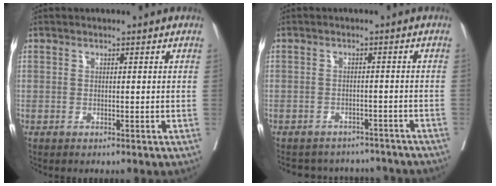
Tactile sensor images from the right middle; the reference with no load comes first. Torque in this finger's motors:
{"motor_torque": [0.94, -1.20, 0.11, 0.03]}